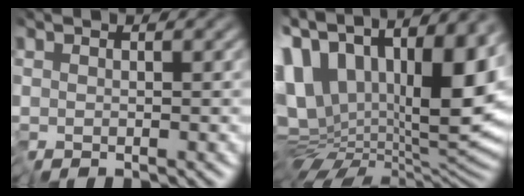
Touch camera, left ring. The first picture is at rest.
{"total": 16.1, "force": [5.7, 7.5, 13.0], "torque": [-0.242, 0.022, 0.110]}